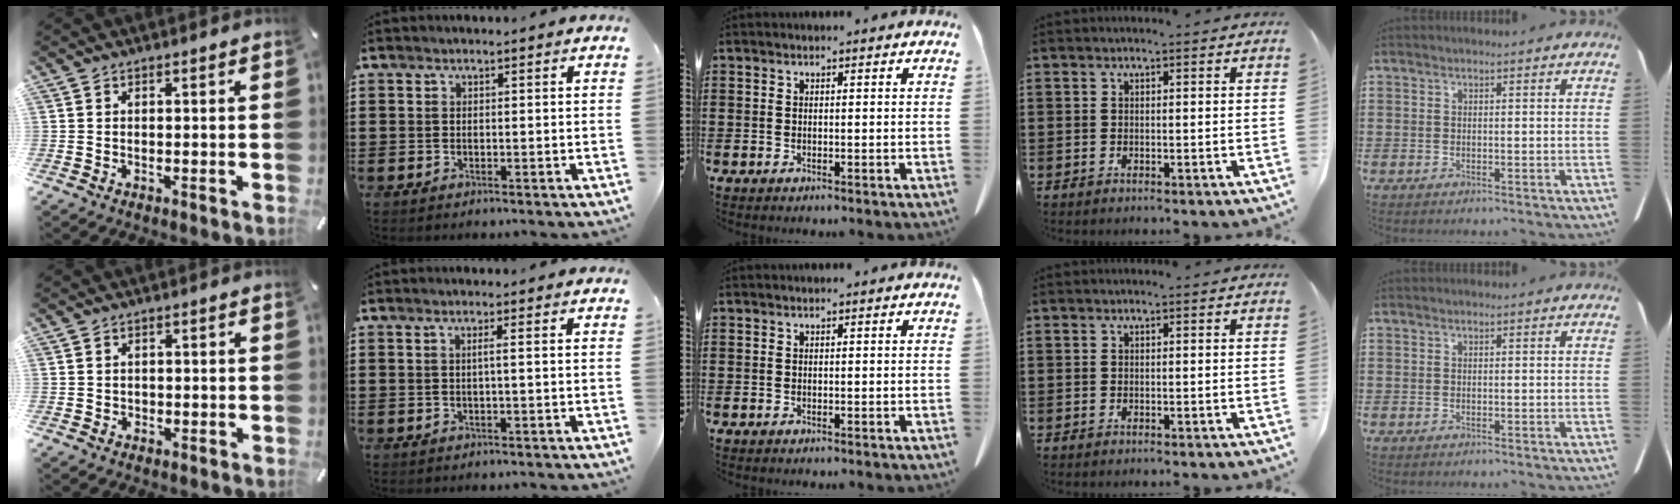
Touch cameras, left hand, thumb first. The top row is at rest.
{"thumb": {"total": 1.1, "force": [-0.2, 1.0, 0.3], "torque": [-0.009, 0.006, -0.006]}, "index": {"total": 1.4, "force": [0.0, -0.3, 1.4], "torque": [-0.025, -0.001, -0.004]}}